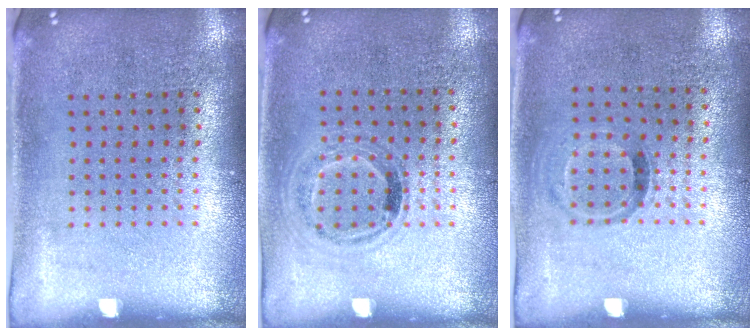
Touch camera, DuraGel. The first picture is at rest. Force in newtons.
{"total": 1.1, "press": 0.9, "slide": 0.6}
{"total": 0.8, "press": 0.6, "slide": 0.6}